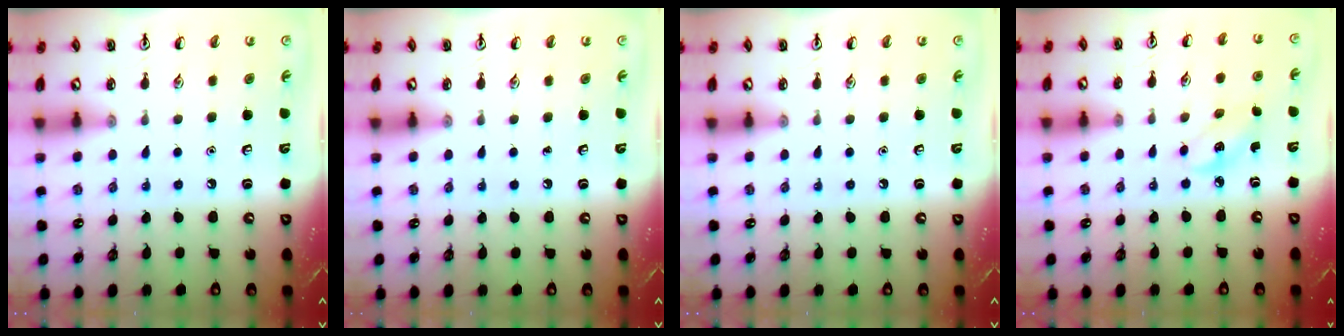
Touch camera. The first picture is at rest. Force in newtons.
{"total": 0.0}
{"total": 0.0}
{"total": 2.8, "press": 2.7, "slide": 0.8}